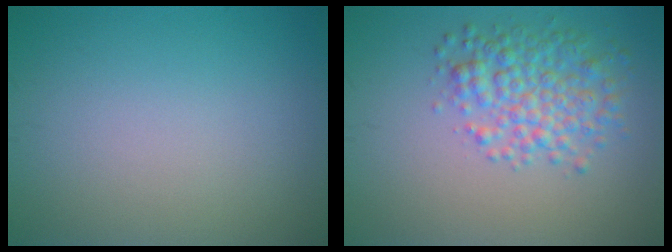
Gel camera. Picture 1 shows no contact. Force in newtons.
{"total": 4.5, "press": 4.4, "slide": 0.1}